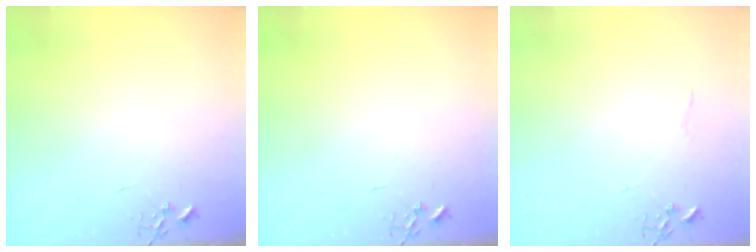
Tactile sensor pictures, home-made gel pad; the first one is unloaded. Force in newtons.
{"total": 0.0}
{"total": 3.7, "press": 3.7, "slide": 0.4}